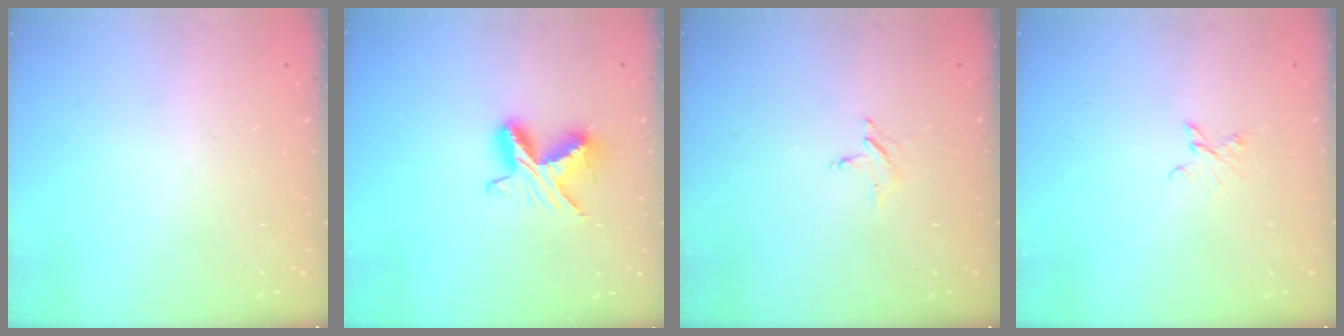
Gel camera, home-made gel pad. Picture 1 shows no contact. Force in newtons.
{"total": 9.5, "press": 9.4, "slide": 0.5}
{"total": 2.3, "press": 2.2, "slide": 0.3}
{"total": 2.5, "press": 2.5, "slide": 0.3}